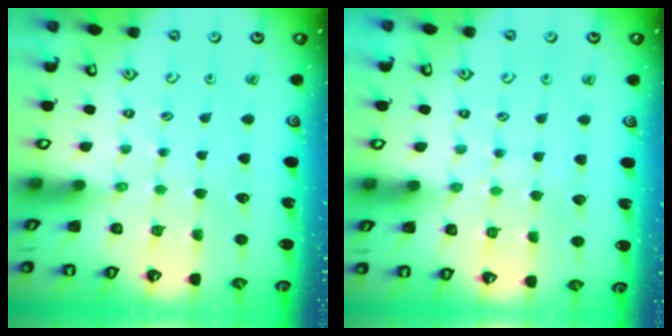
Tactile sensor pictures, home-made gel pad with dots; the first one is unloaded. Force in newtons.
{"total": 5.8, "press": 5.8, "slide": 0.8}